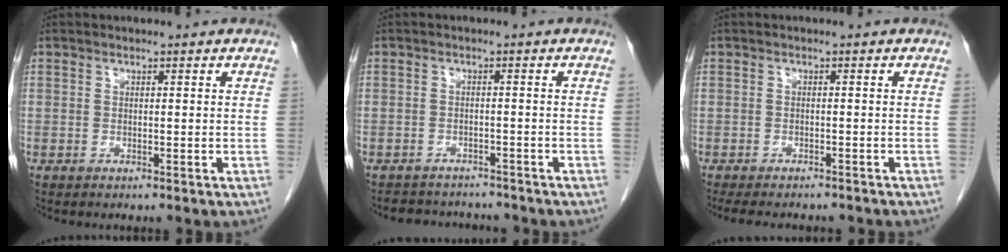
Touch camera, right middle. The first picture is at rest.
{"total": 6.3, "force": [-6.0, 1.8, 0.7], "torque": [-0.006, 0.008, -0.080]}
{"total": 10.0, "force": [-8.8, 2.6, 4.0], "torque": [-0.059, -0.009, -0.109]}